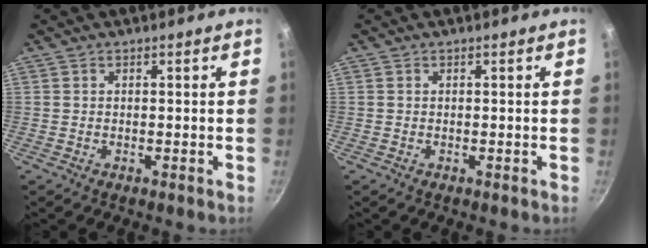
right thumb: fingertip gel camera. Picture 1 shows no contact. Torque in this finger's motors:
{"motor_torque": [0.31, -0.01, 0.15, -0.31, 0.08]}